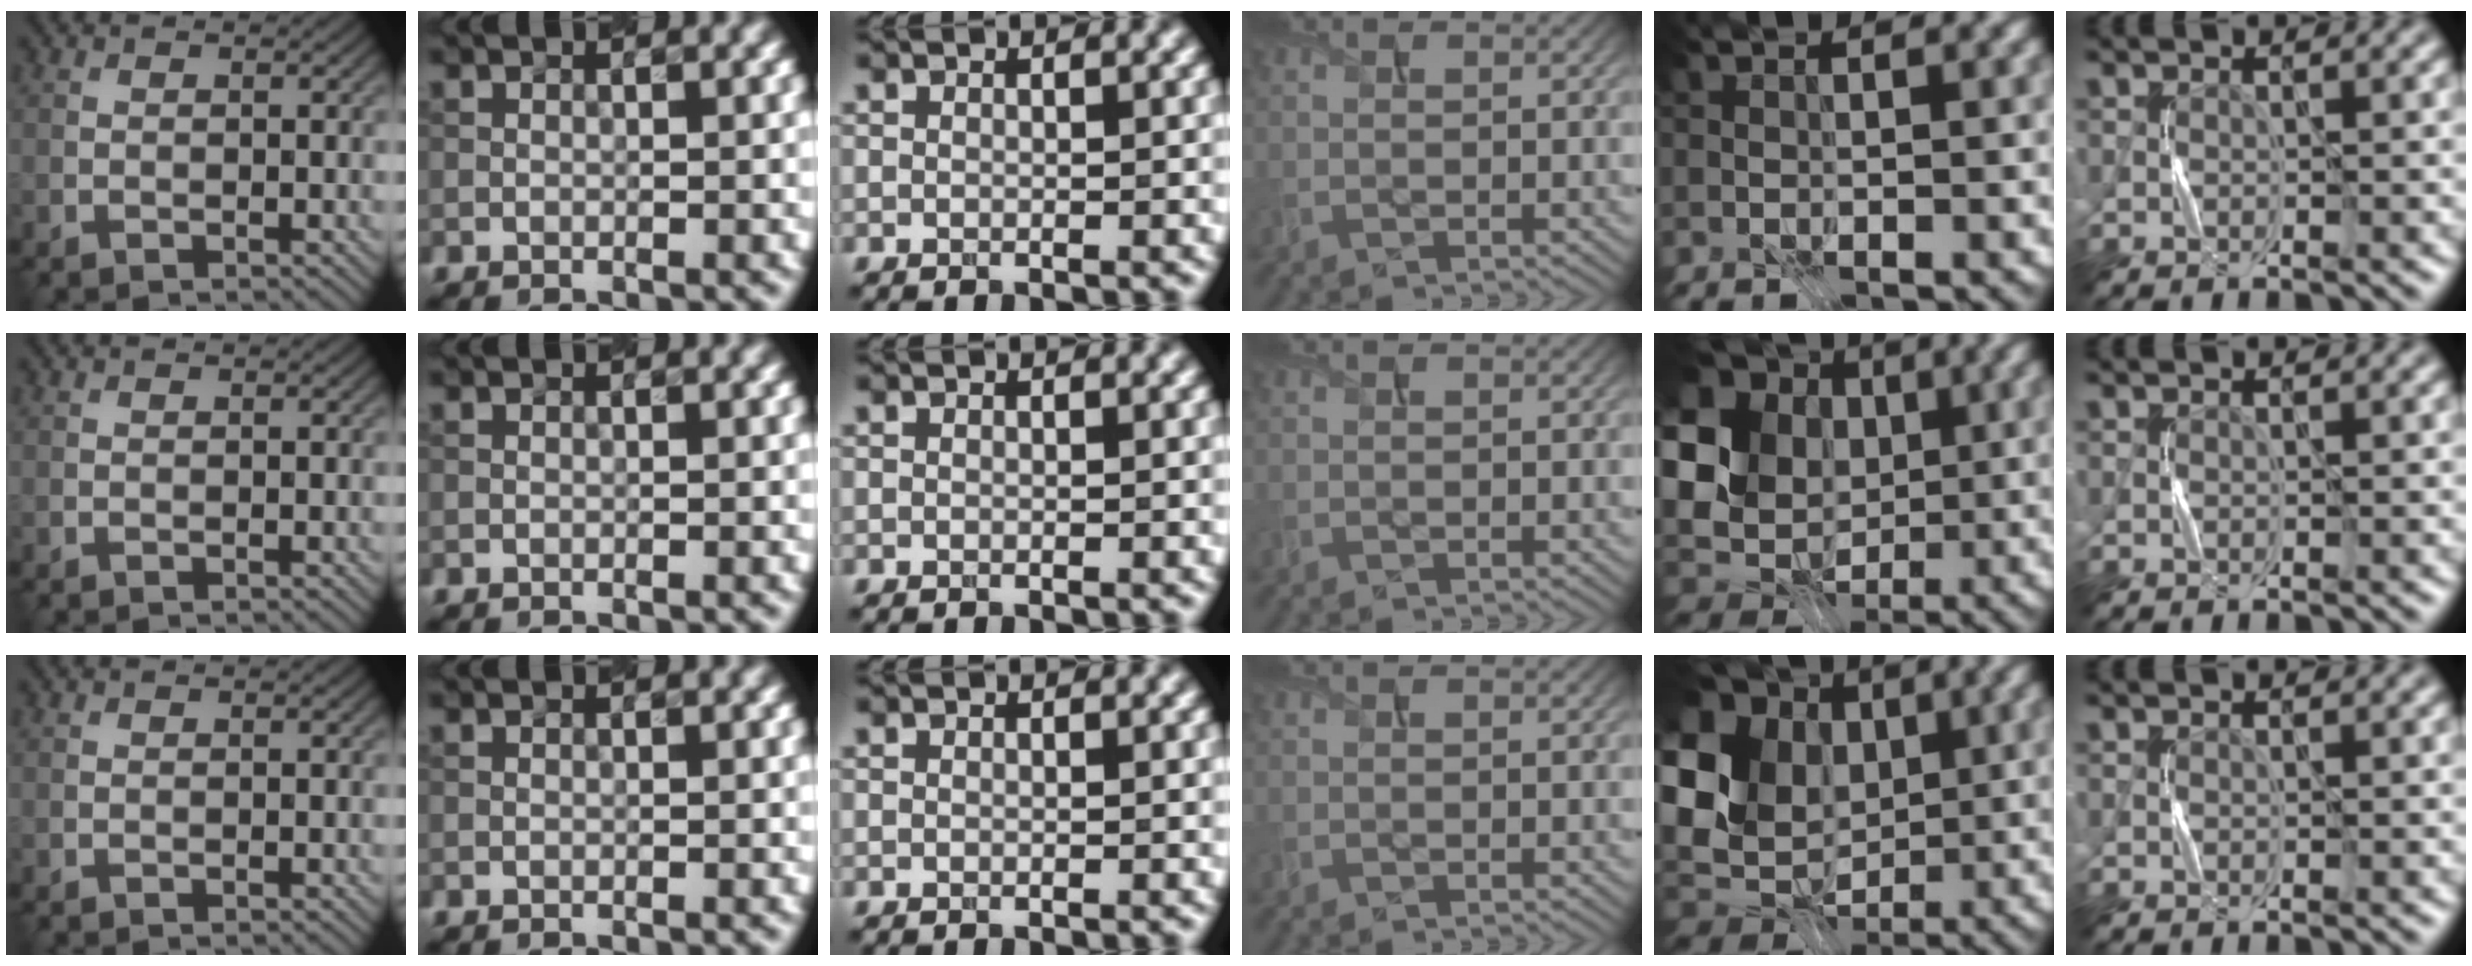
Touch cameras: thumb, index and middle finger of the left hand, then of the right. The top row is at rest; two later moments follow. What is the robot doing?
{"motion": "press", "object": "calculator"}